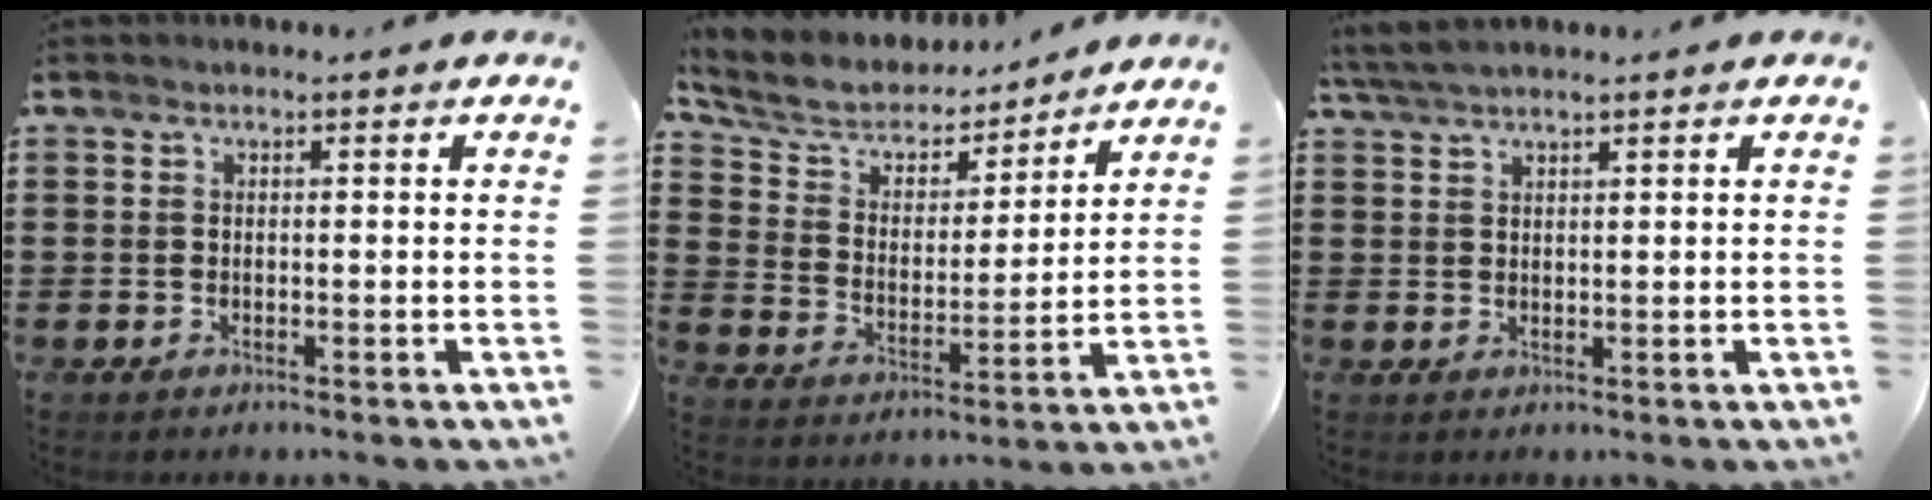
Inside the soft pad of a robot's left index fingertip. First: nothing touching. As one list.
[{"total": 6.4, "force": [5.8, 2.2, 1.4], "torque": [-0.063, -0.038, 0.099]}, {"total": 2.7, "force": [2.4, 0.1, 1.1], "torque": [-0.028, 0.002, 0.047]}]